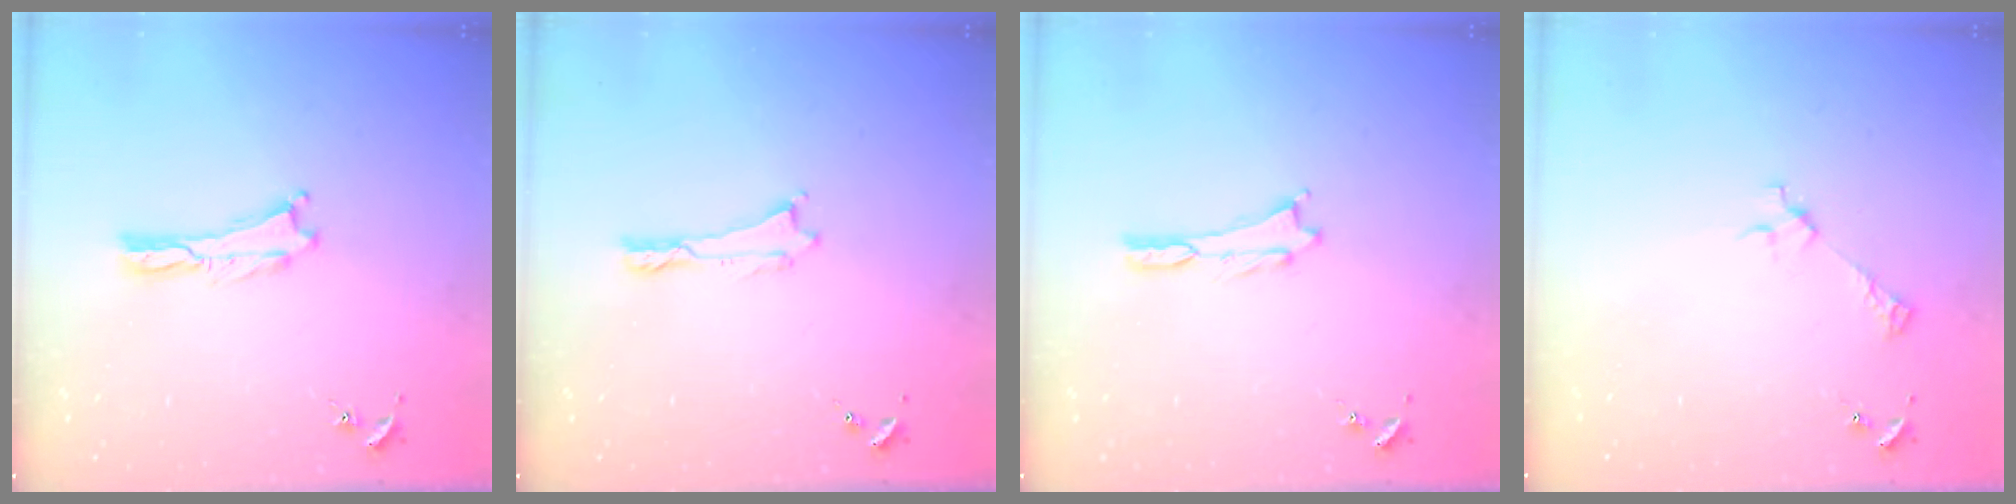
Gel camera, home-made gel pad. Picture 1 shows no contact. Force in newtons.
{"total": 0.0}
{"total": 0.0}
{"total": 2.6, "press": 2.6, "slide": 0.3}